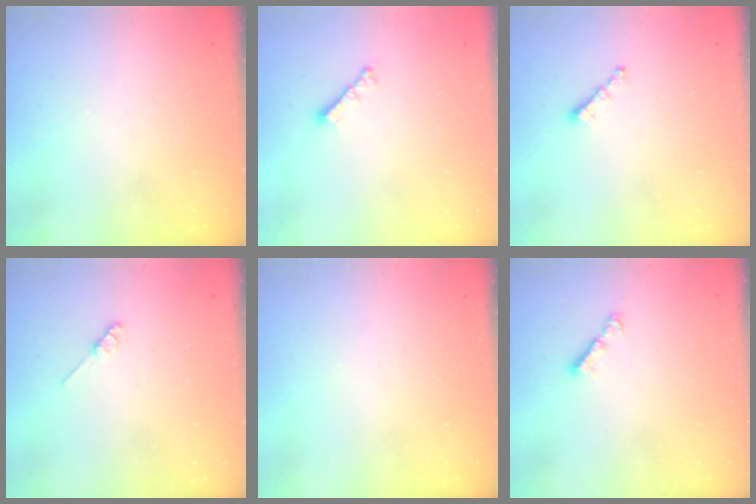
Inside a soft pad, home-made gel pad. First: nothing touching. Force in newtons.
{"total": 2.8, "press": 2.7, "slide": 0.6}
{"total": 1.6, "press": 1.5, "slide": 0.5}
{"total": 2.0, "press": 1.9, "slide": 0.3}
{"total": 0.0}
{"total": 2.8, "press": 2.8, "slide": 0.7}